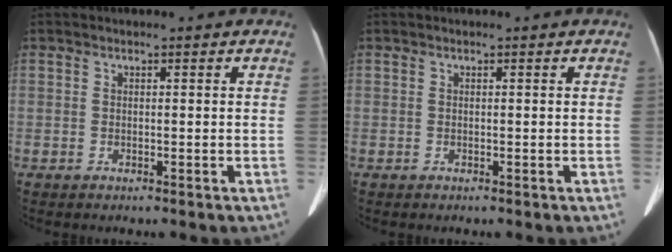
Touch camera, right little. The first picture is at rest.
{"total": 0.0}